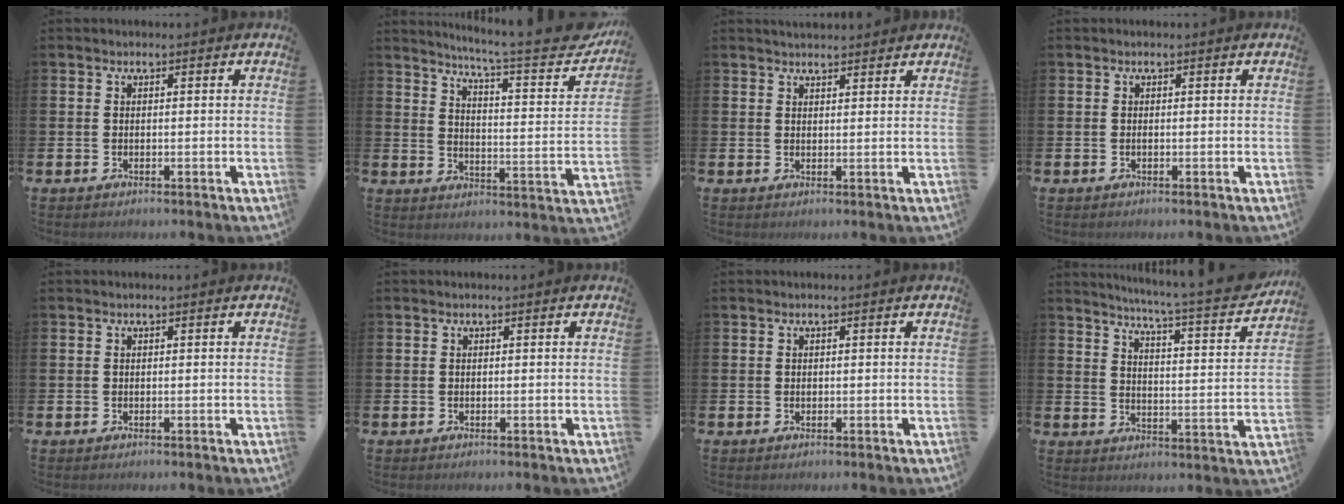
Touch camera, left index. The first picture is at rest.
{"total": 7.0, "force": [5.9, 0.1, 3.8], "torque": [-0.065, -0.057, 0.088]}
{"total": 2.5, "force": [2.5, 0.4, 0.1], "torque": [0.002, -0.012, 0.043]}
{"total": 0.0}
{"total": 0.0}
{"total": 0.0}
{"total": 0.0}
{"total": 6.2, "force": [5.6, -0.4, 2.5], "torque": [-0.055, -0.053, 0.087]}